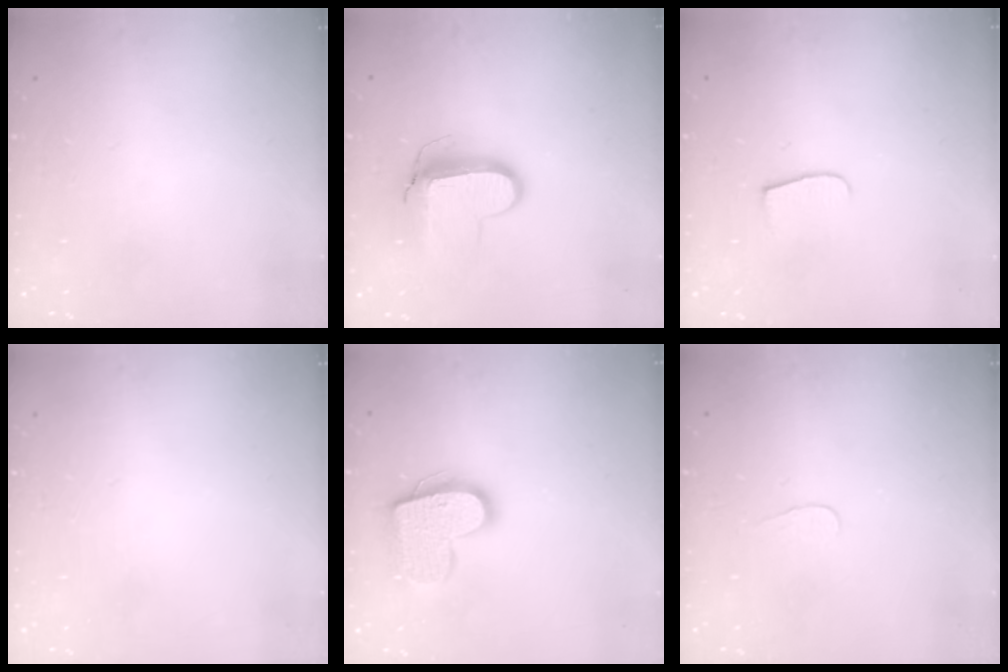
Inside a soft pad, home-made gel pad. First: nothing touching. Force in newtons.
{"total": 10.3, "press": 10.3, "slide": 1.2}
{"total": 4.9, "press": 4.9, "slide": 0.5}
{"total": 0.0}
{"total": 14.9, "press": 14.9, "slide": 1.0}
{"total": 2.8, "press": 2.7, "slide": 0.3}